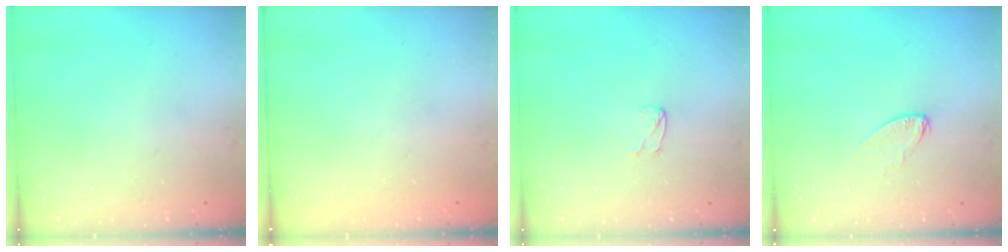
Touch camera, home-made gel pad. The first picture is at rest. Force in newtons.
{"total": 0.0}
{"total": 3.0, "press": 3.0, "slide": 0.3}
{"total": 3.7, "press": 3.7, "slide": 0.3}